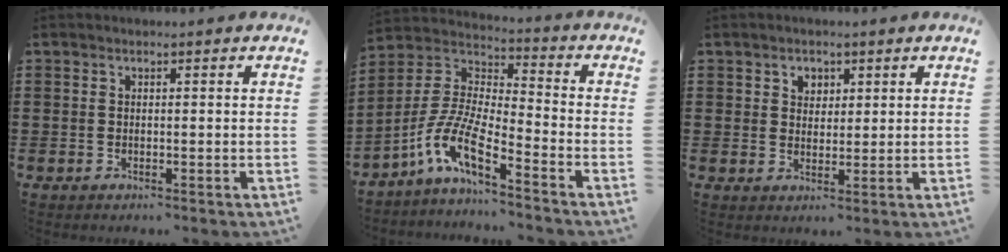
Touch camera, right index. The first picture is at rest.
{"total": 9.3, "force": [-6.3, 2.1, 6.6], "torque": [-0.174, -0.025, -0.133]}
{"total": 2.5, "force": [1.4, 2.0, 0.6], "torque": [-0.020, 0.011, 0.024]}